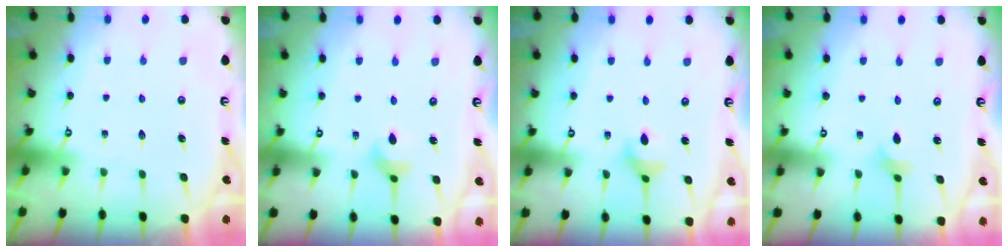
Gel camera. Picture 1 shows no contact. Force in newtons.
{"total": 3.8, "press": 3.8, "slide": 0.3}
{"total": 3.8, "press": 3.8, "slide": 0.5}
{"total": 2.0, "press": 1.9, "slide": 0.6}